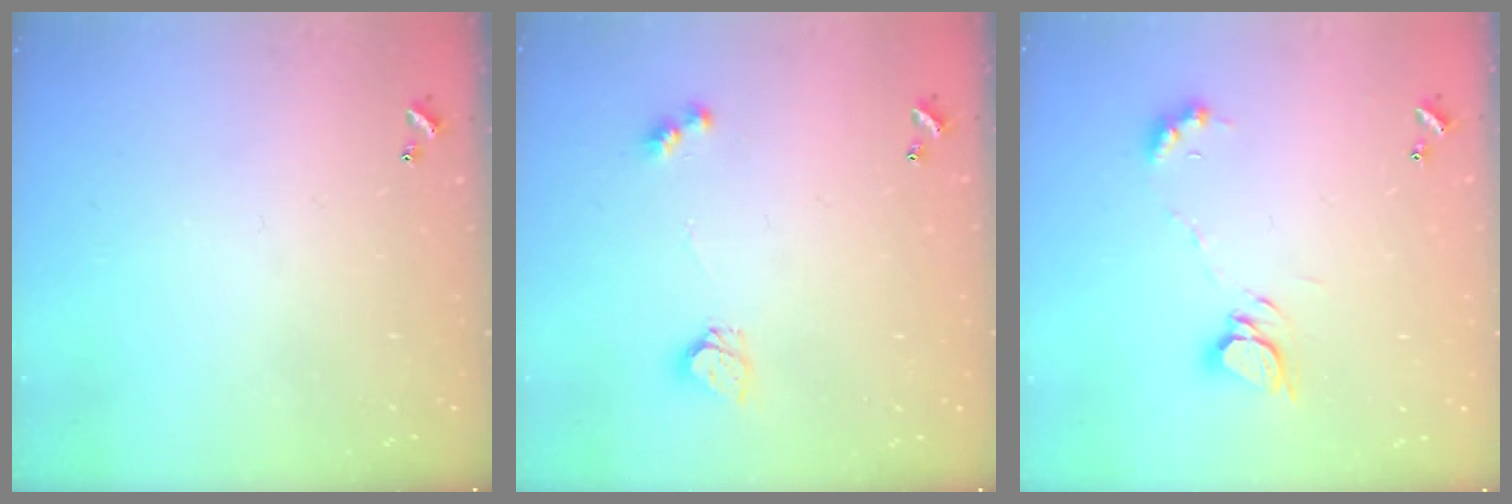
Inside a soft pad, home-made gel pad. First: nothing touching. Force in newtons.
{"total": 5.0, "press": 5.0, "slide": 0.2}
{"total": 6.8, "press": 6.8, "slide": 0.8}